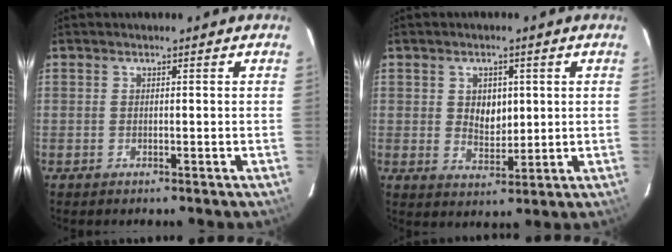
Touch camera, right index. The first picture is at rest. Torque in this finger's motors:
{"motor_torque": [0.05, 0.08, 0.06, 0.01]}